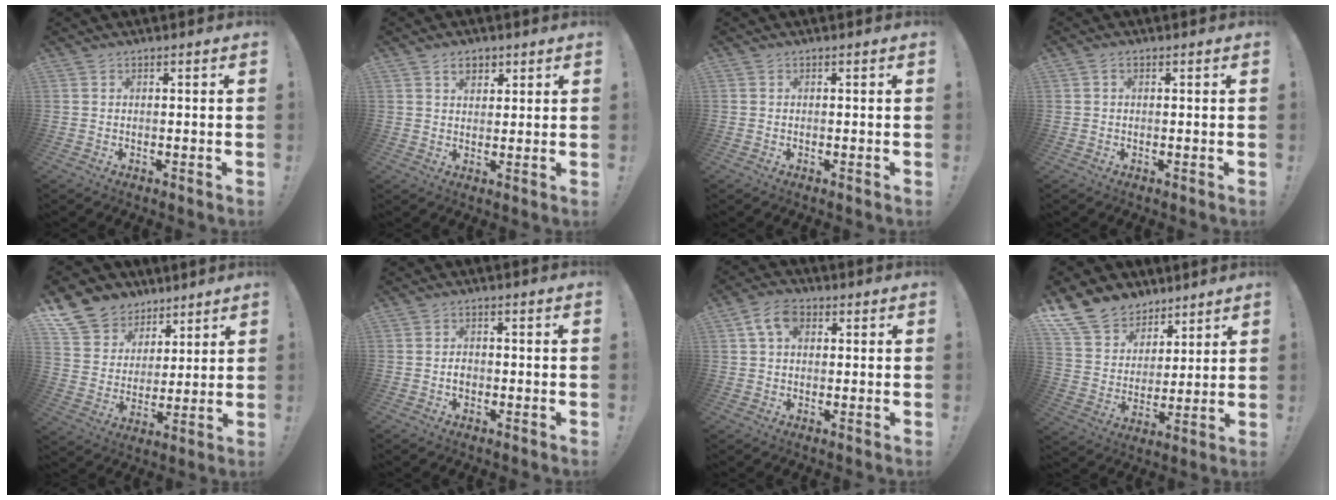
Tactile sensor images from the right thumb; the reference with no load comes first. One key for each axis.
{"total": 4.3, "fx": 2.4, "fy": 3.0, "fz": 2.1, "tx": -0.024, "ty": -0.006, "tz": 0.041}
{"total": 0.0}
{"total": 1.0, "fx": 0.2, "fy": 0.7, "fz": 0.6, "tx": -0.020, "ty": 0.006, "tz": 0.005}
{"total": 12.2, "fx": 7.9, "fy": 8.9, "fz": 2.8, "tx": -0.052, "ty": -0.058, "tz": 0.158}
{"total": 1.9, "fx": -0.7, "fy": 1.4, "fz": 1.1, "tx": -0.015, "ty": 0.004, "tz": -0.015}
{"total": 7.2, "fx": 2.3, "fy": 4.8, "fz": 4.8, "tx": -0.087, "ty": 0.011, "tz": 0.046}
{"total": 13.7, "fx": 9.8, "fy": 8.9, "fz": 3.4, "tx": -0.071, "ty": -0.069, "tz": 0.191}